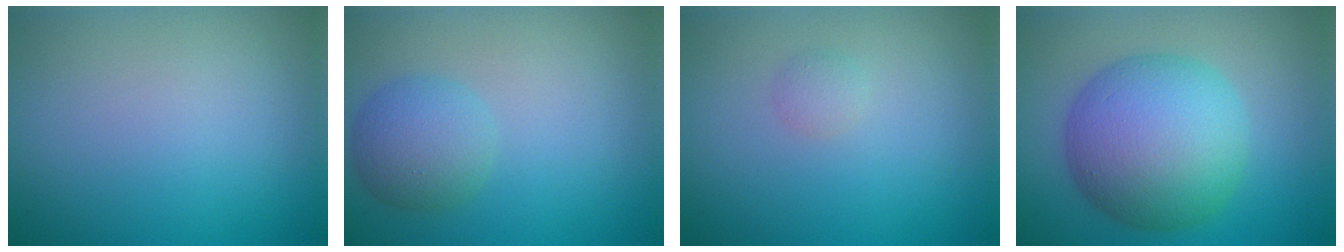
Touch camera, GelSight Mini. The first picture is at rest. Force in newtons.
{"total": 3.6, "press": 3.6, "slide": 0.1}
{"total": 0.9, "press": 0.9, "slide": 0.0}
{"total": 10.6, "press": 10.6, "slide": 0.3}